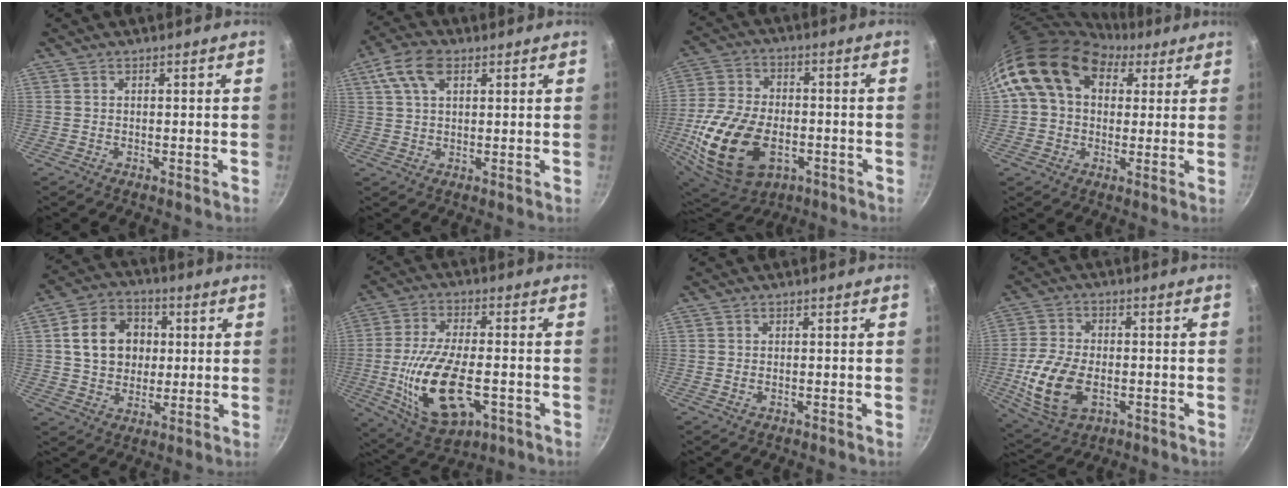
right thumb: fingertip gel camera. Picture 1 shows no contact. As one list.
[{"total": 7.6, "force": [3.2, 4.1, 5.5], "torque": [-0.105, 0.010, 0.057]}, {"total": 21.3, "force": [-6.1, 13.3, 15.5], "torque": [-0.298, 0.014, -0.099]}, {"total": 16.7, "force": [5.6, 12.5, 9.5], "torque": [-0.152, 0.026, 0.081]}, {"total": 12.3, "force": [2.0, 10.2, 6.6], "torque": [-0.085, 0.015, 0.030]}, {"total": 18.0, "force": [-4.6, 8.5, 15.2], "torque": [-0.282, 0.007, -0.073]}, {"total": 1.0, "force": [-0.4, 0.5, 0.7], "torque": [-0.017, 0.002, -0.008]}, {"total": 13.1, "force": [-3.2, 7.9, 10.0], "torque": [-0.196, 0.009, -0.054]}]